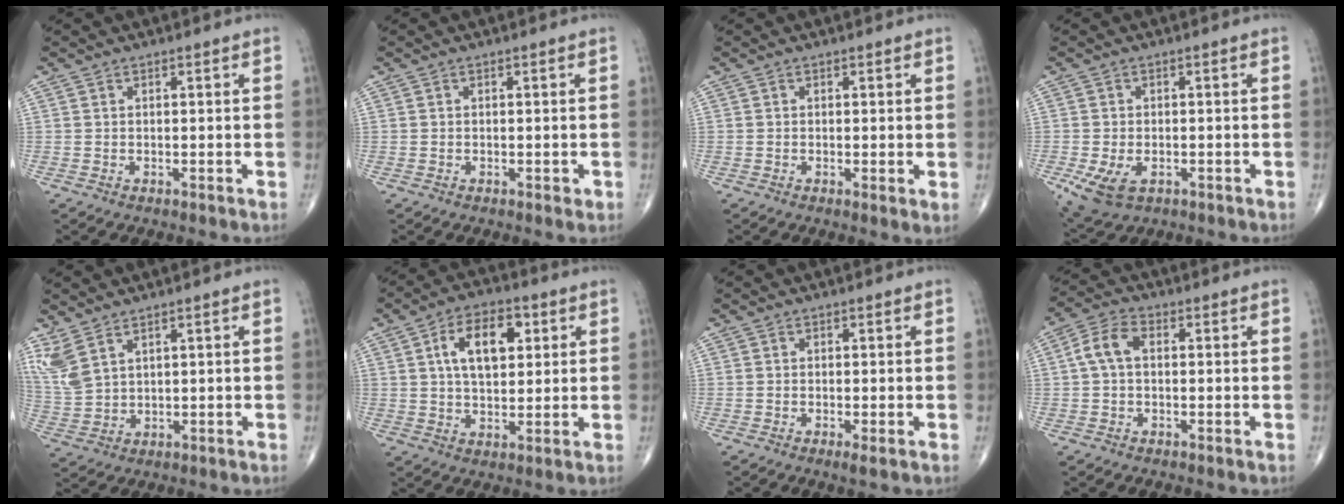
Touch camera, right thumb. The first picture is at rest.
{"total": 0.9, "force": [-0.3, 0.5, 0.6], "torque": [-0.006, -0.001, -0.006]}
{"total": 1.5, "force": [0.0, 0.4, 1.5], "torque": [-0.029, -0.008, -0.005]}
{"total": 7.1, "force": [-2.5, 4.4, 4.9], "torque": [-0.097, -0.002, -0.035]}
{"total": 6.6, "force": [4.4, 2.8, 4.0], "torque": [-0.097, -0.014, 0.108]}
{"total": 11.0, "force": [3.2, 6.2, 8.5], "torque": [-0.123, 0.001, 0.050]}
{"total": 1.4, "force": [-0.5, 0.2, 1.3], "torque": [-0.032, -0.007, -0.015]}
{"total": 5.6, "force": [0.4, 3.5, 4.4], "torque": [-0.088, 0.019, 0.000]}